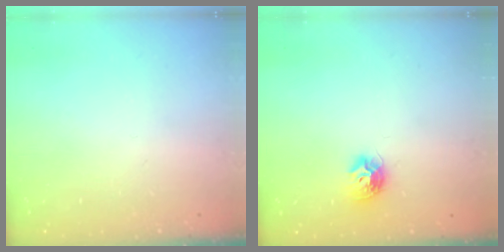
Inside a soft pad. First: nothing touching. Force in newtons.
{"total": 8.6, "press": 8.5, "slide": 0.1}